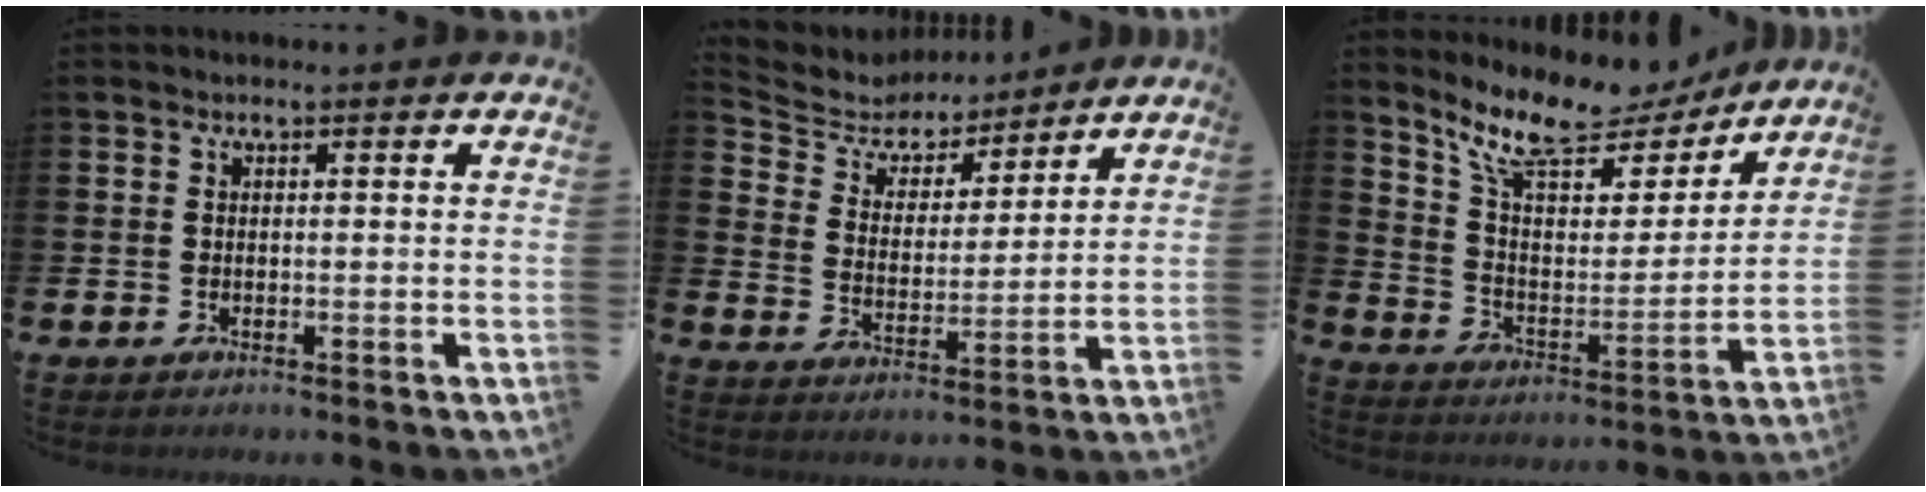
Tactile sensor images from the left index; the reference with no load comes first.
{"total": 5.9, "force": [5.3, 2.4, 0.6], "torque": [-0.054, -0.036, 0.090]}
{"total": 11.1, "force": [9.5, 3.9, 4.3], "torque": [-0.130, -0.056, 0.167]}